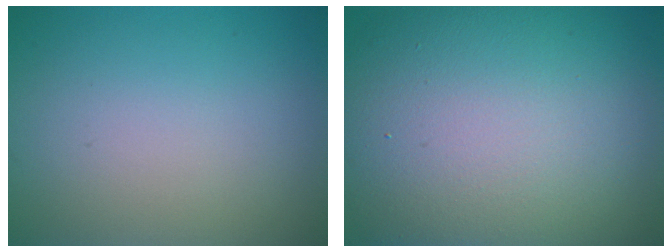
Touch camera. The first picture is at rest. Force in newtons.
{"total": 16.8, "press": 16.7, "slide": 0.9}